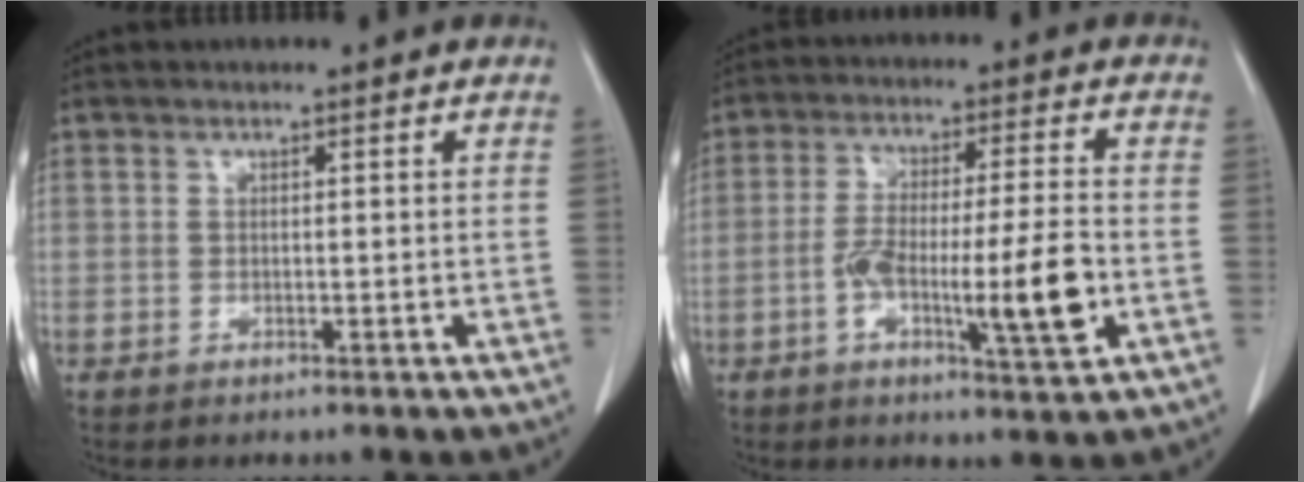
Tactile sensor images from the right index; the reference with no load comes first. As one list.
[{"total": 12.3, "force": [-3.3, 1.3, 11.8], "torque": [-0.204, 0.001, -0.055]}]